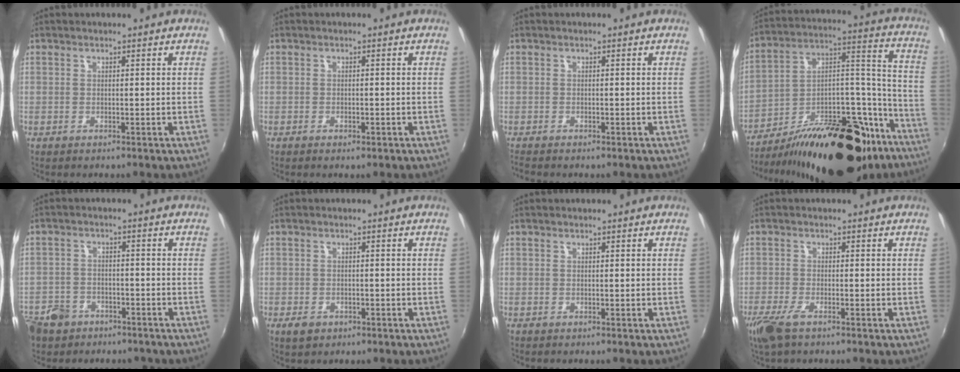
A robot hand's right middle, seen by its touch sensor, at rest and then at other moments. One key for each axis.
{"total": 0.8, "fx": -0.5, "fy": 0.3, "fz": 0.5, "tx": -0.008, "ty": -0.002, "tz": -0.008}
{"total": 1.3, "fx": -1.2, "fy": 0.2, "fz": 0.5, "tx": -0.011, "ty": -0.009, "tz": -0.021}
{"total": 30.9, "fx": -20.8, "fy": 12.8, "fz": 18.9, "tx": -0.269, "ty": 0.037, "tz": -0.294}
{"total": 10.6, "fx": -6.4, "fy": 7.7, "fz": 3.7, "tx": -0.117, "ty": 0.009, "tz": -0.098}
{"total": 3.5, "fx": -1.7, "fy": 2.1, "fz": 2.2, "tx": -0.048, "ty": -0.008, "tz": -0.027}
{"total": 0.0}
{"total": 5.0, "fx": -3.2, "fy": 1.5, "fz": 3.5, "tx": -0.089, "ty": -0.015, "tz": -0.063}